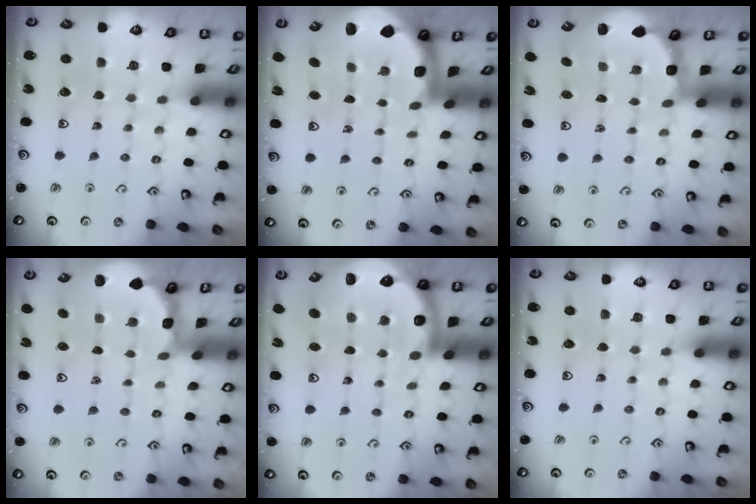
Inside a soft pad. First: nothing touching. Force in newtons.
{"total": 2.3, "press": 2.3, "slide": 0.5}
{"total": 2.7, "press": 2.4, "slide": 1.4}
{"total": 1.3, "press": 1.3, "slide": 0.1}
{"total": 7.6, "press": 7.4, "slide": 1.8}
{"total": 0.0}